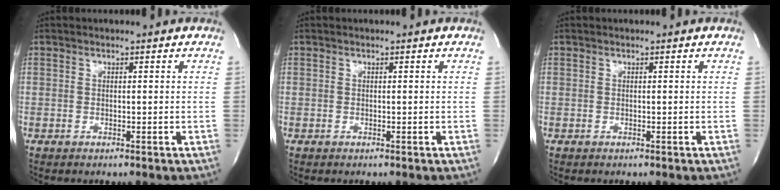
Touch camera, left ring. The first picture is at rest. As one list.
[{"total": 0.0}, {"total": 0.0}]